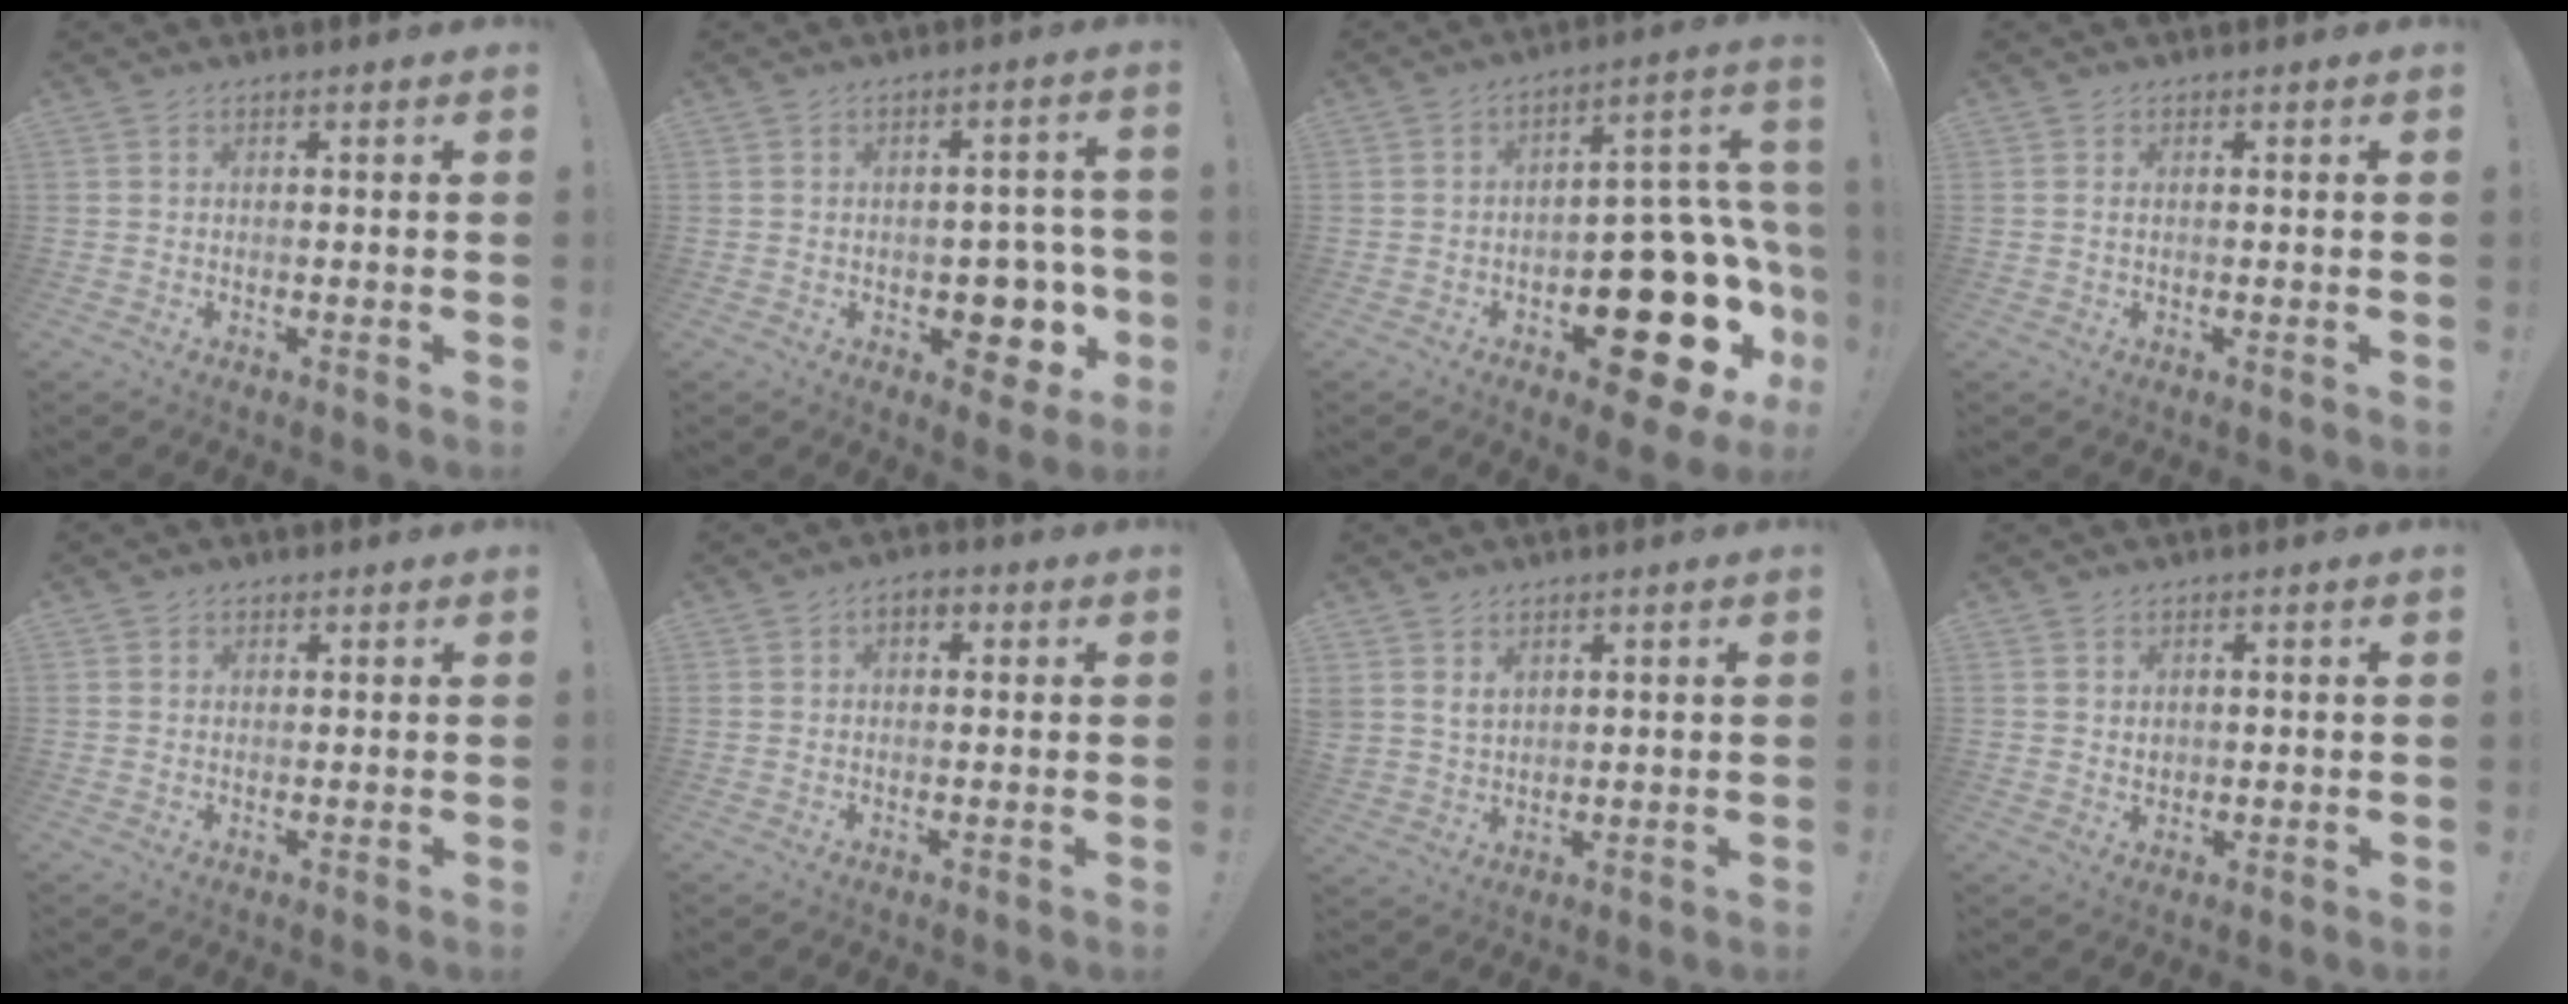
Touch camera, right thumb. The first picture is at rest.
{"total": 9.0, "force": [-2.3, 6.8, 5.4], "torque": [-0.047, 0.013, -0.028]}
{"total": 24.5, "force": [-9.0, 12.8, 18.8], "torque": [-0.194, 0.055, -0.121]}
{"total": 0.6, "force": [0.2, 0.2, 0.5], "torque": [-0.017, 0.006, 0.004]}
{"total": 1.1, "force": [0.7, 0.9, 0.0], "torque": [0.005, -0.002, 0.013]}
{"total": 3.0, "force": [0.3, 2.1, 2.1], "torque": [-0.026, 0.005, 0.003]}
{"total": 4.2, "force": [2.7, 2.9, 1.2], "torque": [-0.026, -0.011, 0.053]}
{"total": 2.0, "force": [1.0, 1.6, 0.6], "torque": [-0.001, -0.005, 0.017]}